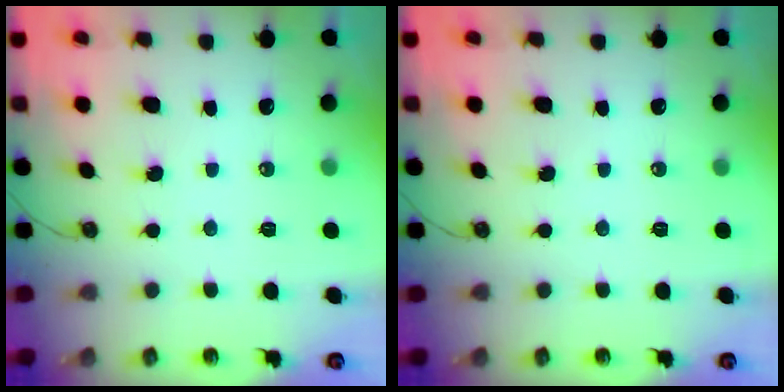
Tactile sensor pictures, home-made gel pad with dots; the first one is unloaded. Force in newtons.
{"total": 0.0}